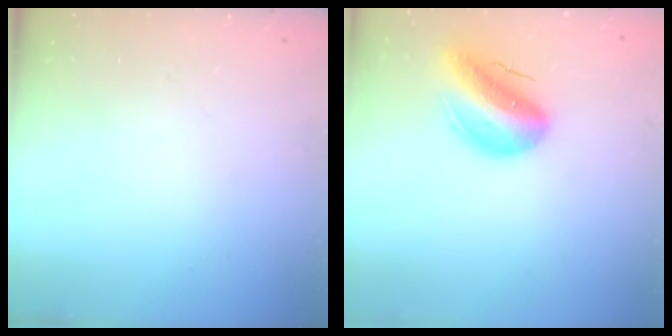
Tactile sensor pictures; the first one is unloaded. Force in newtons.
{"total": 14.5, "press": 13.9, "slide": 4.2}